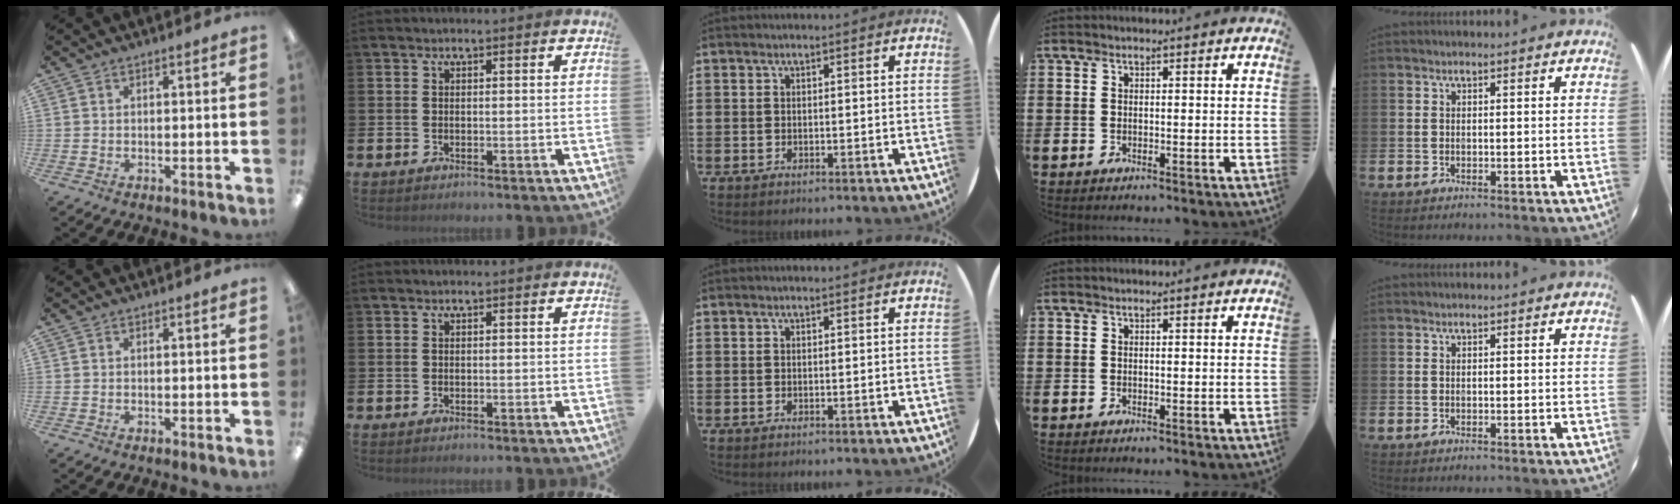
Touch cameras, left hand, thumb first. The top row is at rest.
{}